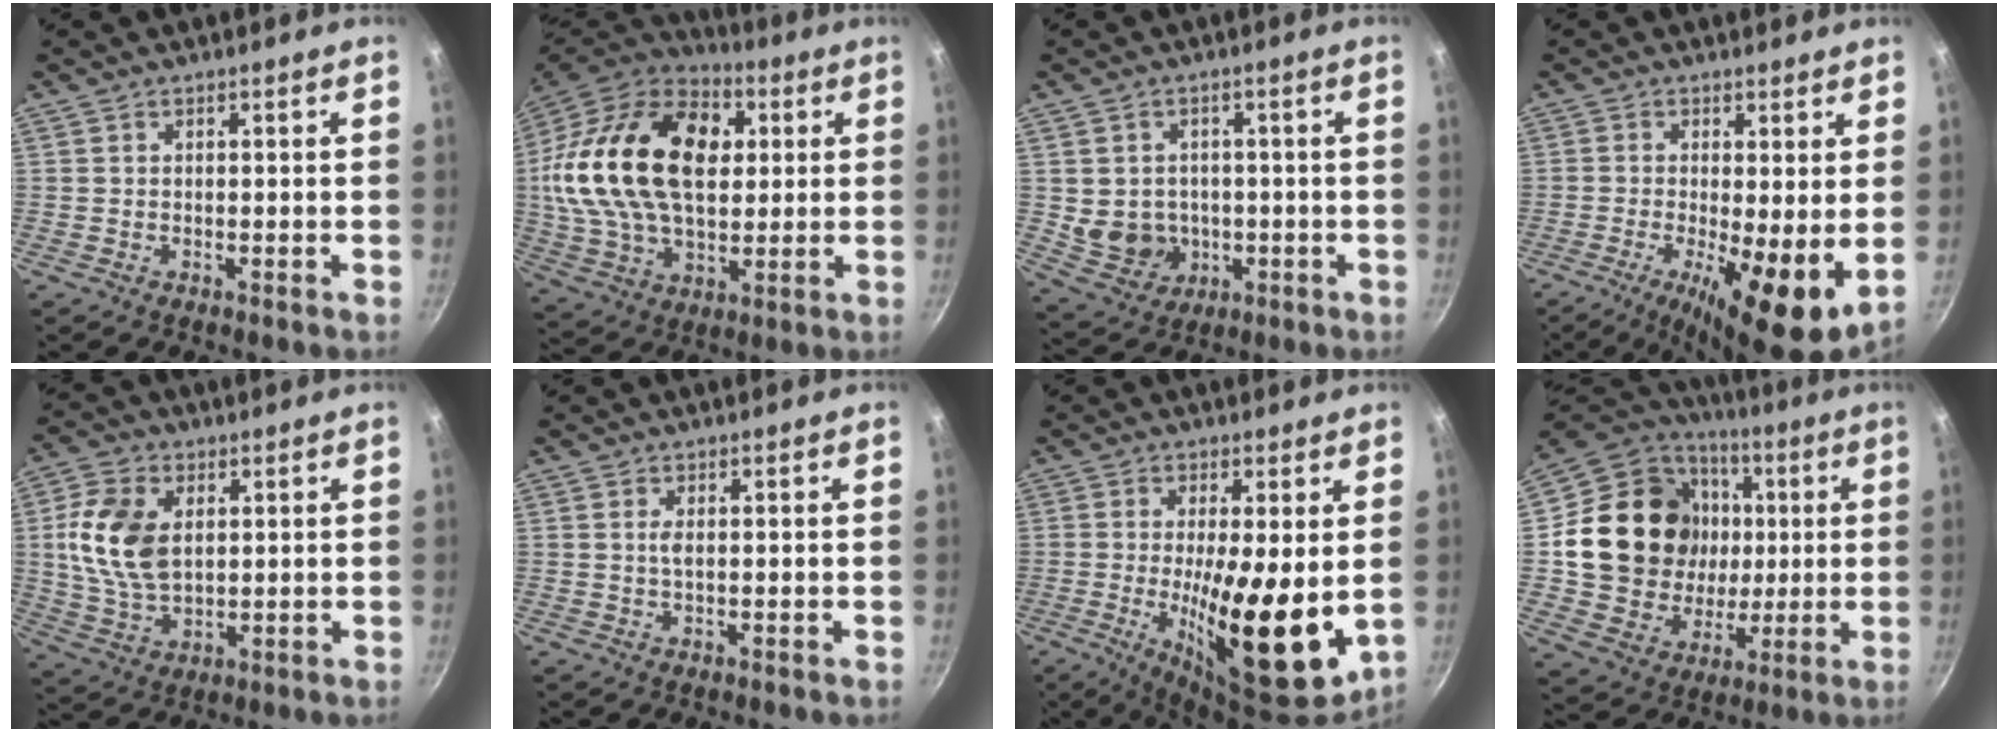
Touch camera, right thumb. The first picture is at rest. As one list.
[{"total": 29.2, "force": [5.1, 18.3, 22.2], "torque": [-0.397, 0.016, 0.083]}, {"total": 8.0, "force": [-0.7, 7.0, 3.8], "torque": [-0.045, 0.003, 0.008]}, {"total": 11.3, "force": [-1.5, 3.0, 10.8], "torque": [-0.173, -0.016, -0.023]}, {"total": 11.9, "force": [2.3, 7.6, 9.0], "torque": [-0.163, -0.011, 0.048]}, {"total": 1.3, "force": [0.1, 0.3, 1.3], "torque": [-0.026, -0.001, 0.002]}, {"total": 16.7, "force": [-0.8, 4.7, 16.0], "torque": [-0.243, -0.026, -0.009]}, {"total": 23.6, "force": [2.6, 19.8, 12.6], "torque": [-0.209, 0.015, 0.056]}]